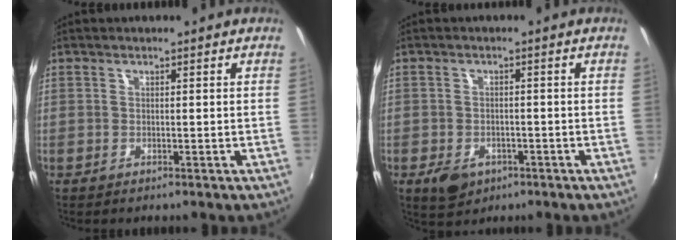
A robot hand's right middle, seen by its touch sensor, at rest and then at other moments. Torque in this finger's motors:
{"motor_torque": [0.66, -0.36, 0.02, 0.02]}